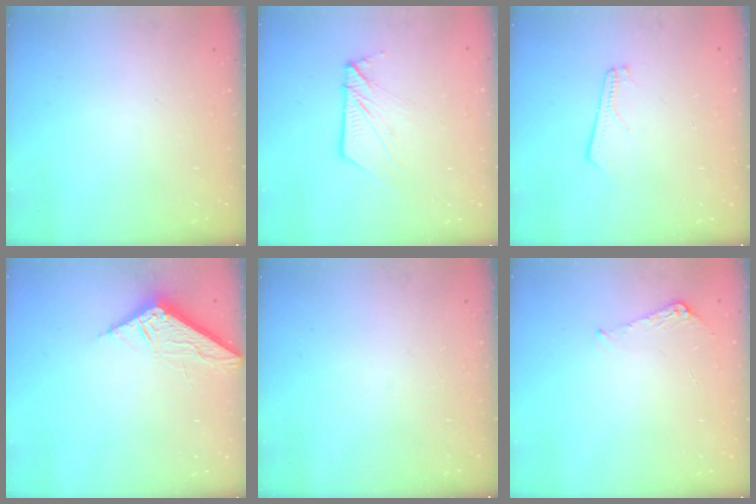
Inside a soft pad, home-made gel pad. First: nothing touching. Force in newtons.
{"total": 9.6, "press": 9.6, "slide": 0.9}
{"total": 2.1, "press": 2.1, "slide": 0.3}
{"total": 7.8, "press": 7.8, "slide": 0.3}
{"total": 0.0}
{"total": 6.3, "press": 6.3, "slide": 0.7}